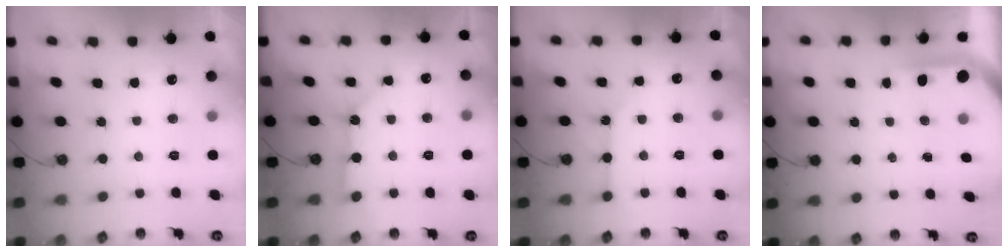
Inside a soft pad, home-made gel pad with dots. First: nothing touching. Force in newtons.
{"total": 7.4, "press": 7.4, "slide": 0.7}
{"total": 2.5, "press": 2.5, "slide": 0.4}
{"total": 3.2, "press": 3.2, "slide": 0.4}